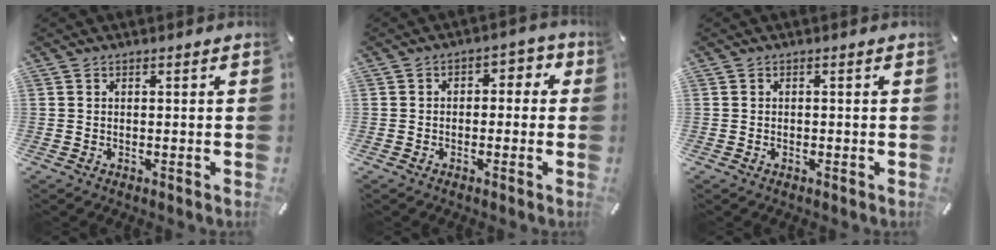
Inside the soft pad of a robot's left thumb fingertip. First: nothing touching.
{"total": 3.6, "force": [-1.6, 2.5, 2.0], "torque": [-0.029, 0.017, -0.037]}
{"total": 0.5, "force": [-0.3, 0.3, 0.4], "torque": [-0.007, -0.001, -0.006]}